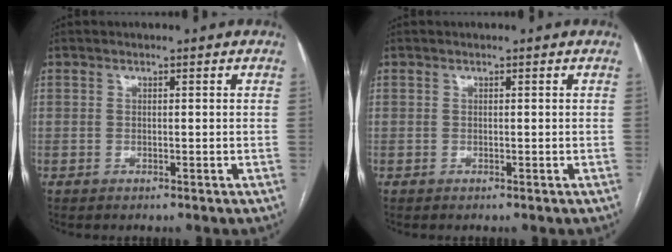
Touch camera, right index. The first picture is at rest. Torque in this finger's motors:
{"motor_torque": [-0.01, -0.05, -0.01, 0.00]}